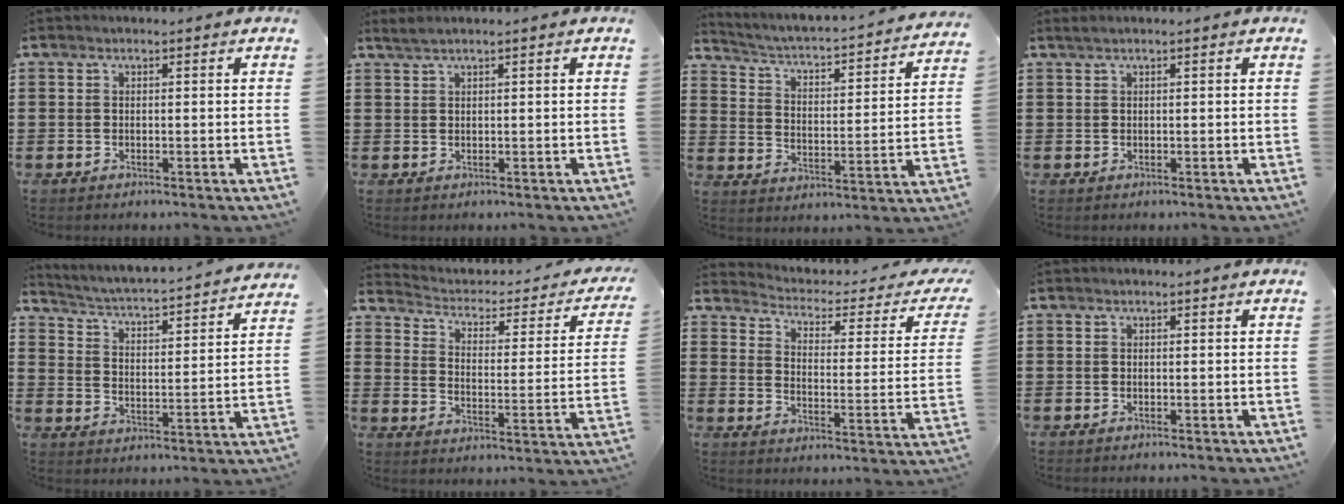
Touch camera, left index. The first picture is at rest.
{"total": 1.2, "force": [0.8, -0.1, 0.9], "torque": [-0.018, -0.001, 0.016]}
{"total": 2.3, "force": [2.1, 0.0, 1.0], "torque": [-0.037, -0.032, 0.022]}
{"total": 0.6, "force": [0.3, -0.1, 0.6], "torque": [-0.010, -0.002, 0.006]}
{"total": 2.7, "force": [2.6, -0.5, 0.6], "torque": [-0.031, -0.035, 0.031]}
{"total": 2.1, "force": [1.3, 0.9, 1.3], "torque": [-0.040, -0.021, 0.013]}
{"total": 2.3, "force": [2.0, 0.4, 1.1], "torque": [-0.040, -0.024, 0.024]}
{"total": 0.0}